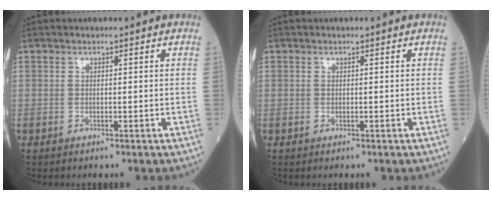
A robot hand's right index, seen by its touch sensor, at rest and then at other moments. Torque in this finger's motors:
{"motor_torque": [0.06, 0.02, 0.02, 0.00]}